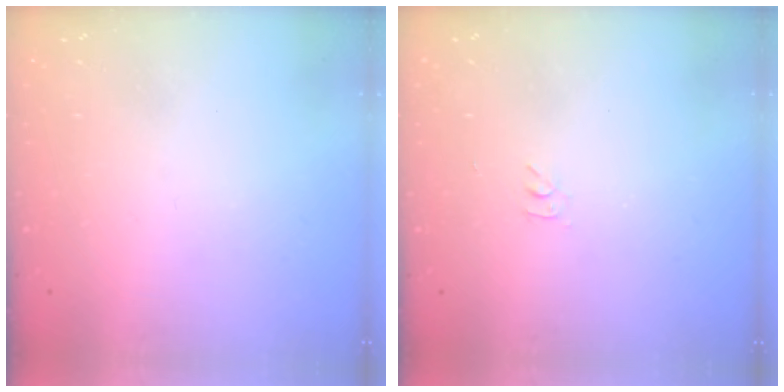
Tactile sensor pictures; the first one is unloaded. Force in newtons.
{"total": 2.8, "press": 2.8, "slide": 0.4}